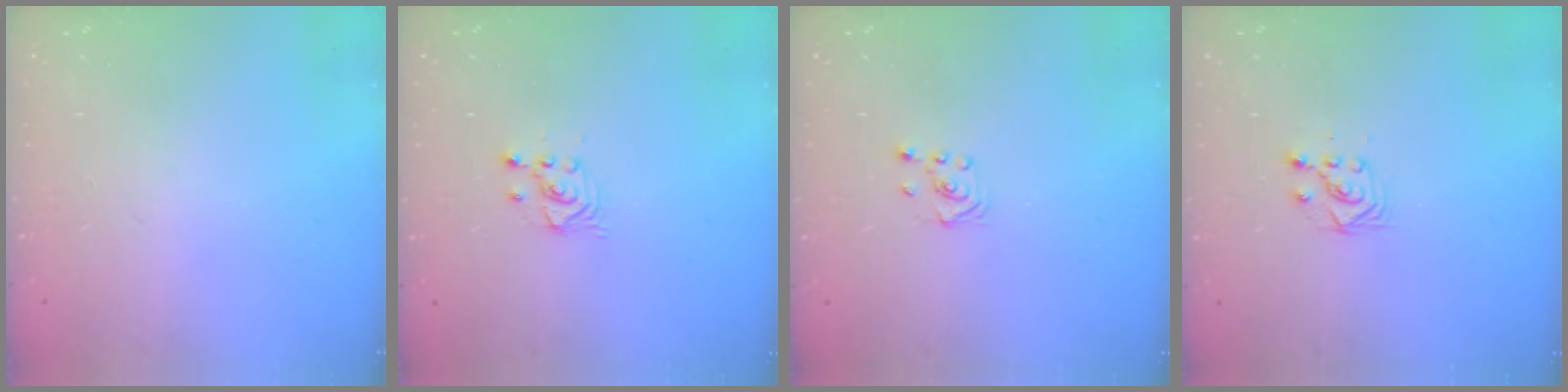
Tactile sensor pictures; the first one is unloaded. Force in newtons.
{"total": 2.6, "press": 2.5, "slide": 0.3}
{"total": 1.9, "press": 1.8, "slide": 0.6}
{"total": 4.4, "press": 4.4, "slide": 0.7}